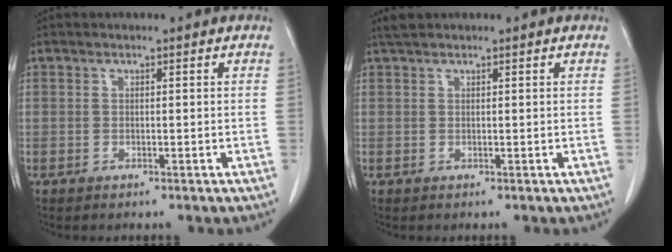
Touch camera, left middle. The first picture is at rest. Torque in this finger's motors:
{"motor_torque": [0.16, -0.13, 0.01, 0.00]}